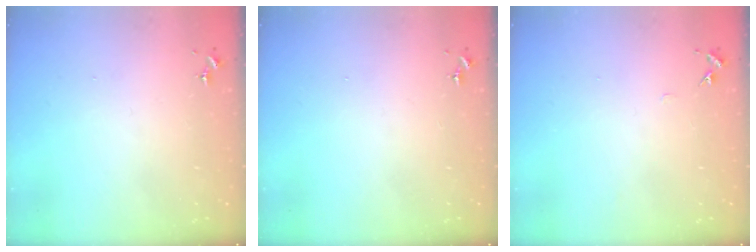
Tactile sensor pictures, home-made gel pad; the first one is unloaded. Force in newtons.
{"total": 0.0}
{"total": 4.0, "press": 4.0, "slide": 0.5}